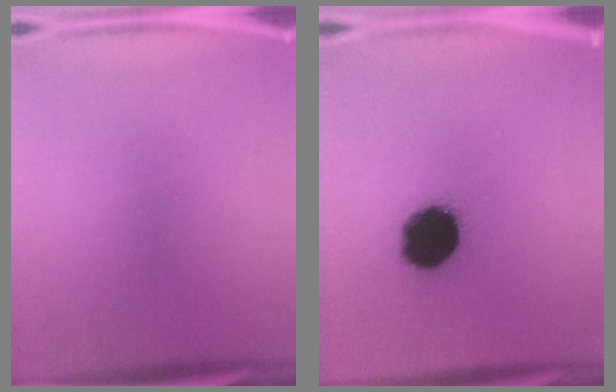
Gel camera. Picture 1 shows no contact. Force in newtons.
{"total": 18.2}